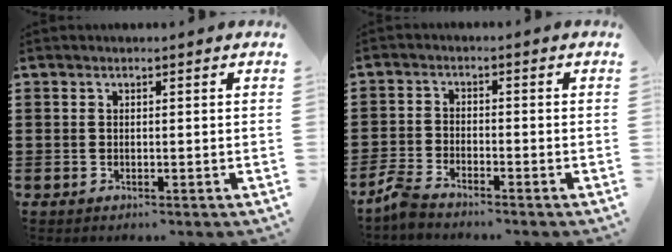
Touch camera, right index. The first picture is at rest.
{"total": 3.4, "force": [-3.2, 0.4, 1.0], "torque": [-0.041, -0.003, -0.071]}